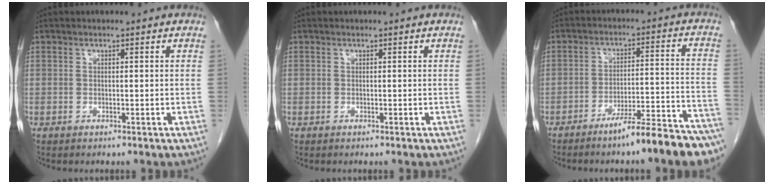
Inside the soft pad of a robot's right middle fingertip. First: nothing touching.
{"total": 0.0}
{"total": 12.5, "force": [-9.9, 0.4, 7.5], "torque": [-0.090, 0.026, -0.149]}